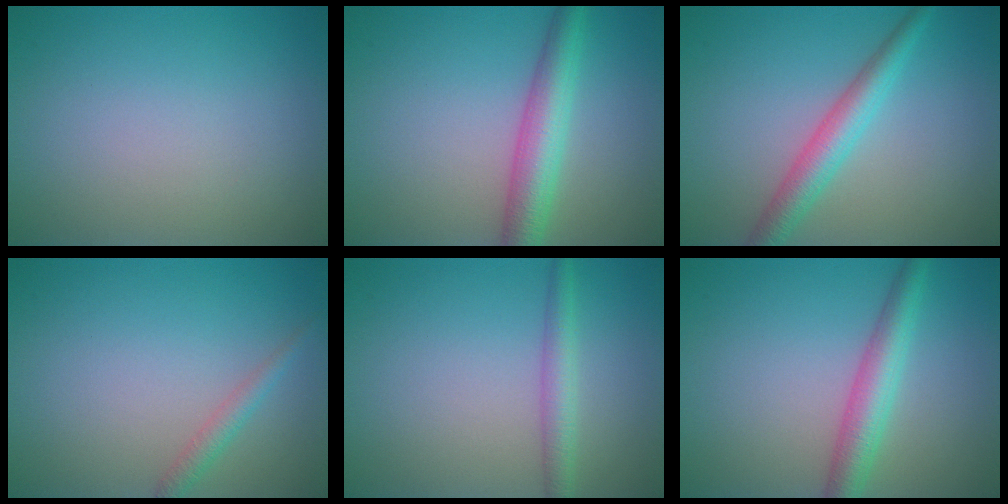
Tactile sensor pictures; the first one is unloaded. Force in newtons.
{"total": 4.7, "press": 4.7, "slide": 0.1}
{"total": 3.6, "press": 3.6, "slide": 0.1}
{"total": 1.5, "press": 1.5, "slide": 0.1}
{"total": 2.3, "press": 2.3, "slide": 0.1}
{"total": 3.9, "press": 3.9, "slide": 0.1}